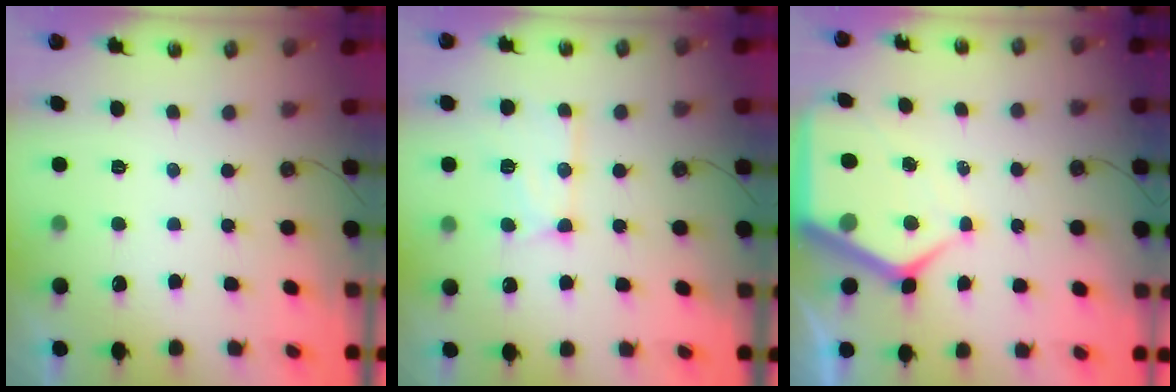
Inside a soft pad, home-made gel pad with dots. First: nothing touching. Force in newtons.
{"total": 13.2, "press": 13.1, "slide": 1.3}
{"total": 9.8, "press": 9.8, "slide": 0.8}